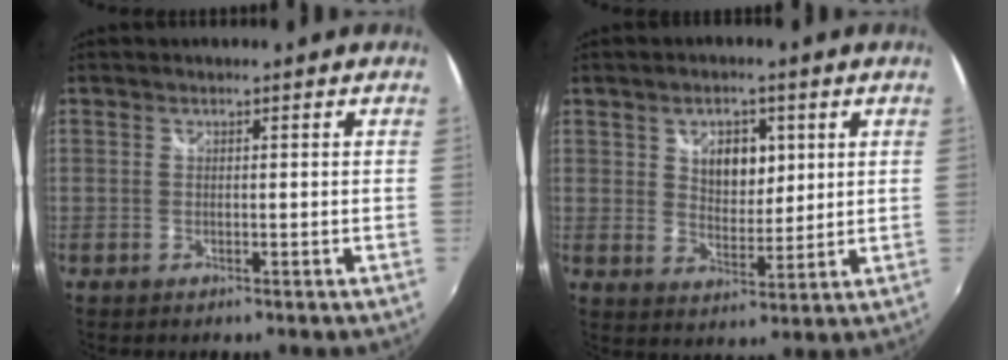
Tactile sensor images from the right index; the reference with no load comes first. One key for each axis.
{"total": 7.1, "fx": 2.7, "fy": 4.6, "fz": 4.8, "tx": -0.072, "ty": 0.007, "tz": 0.049}